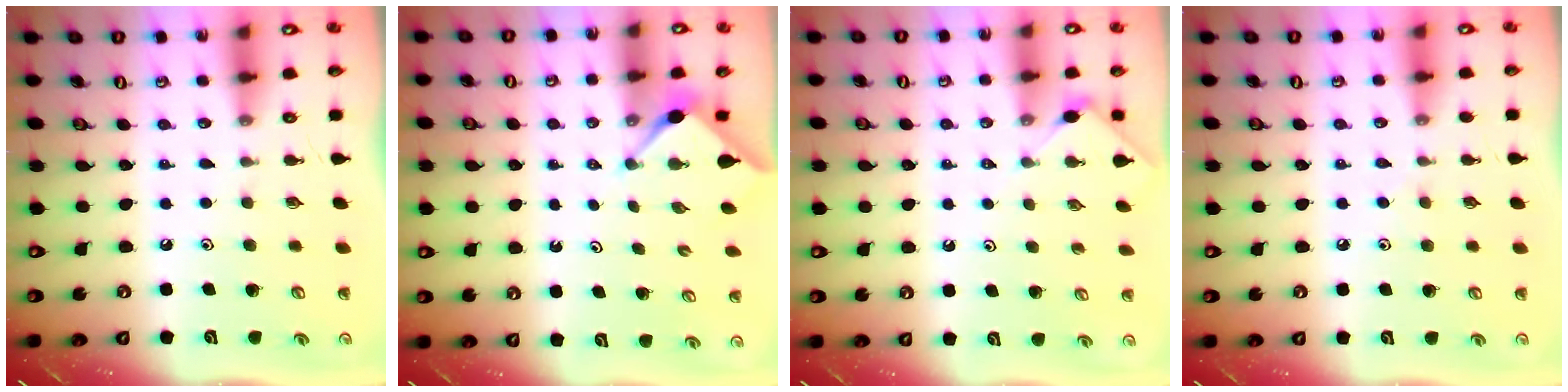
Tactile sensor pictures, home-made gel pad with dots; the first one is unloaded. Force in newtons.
{"total": 2.9, "press": 2.9, "slide": 0.4}
{"total": 4.5, "press": 4.4, "slide": 0.4}
{"total": 4.2, "press": 4.2, "slide": 0.6}